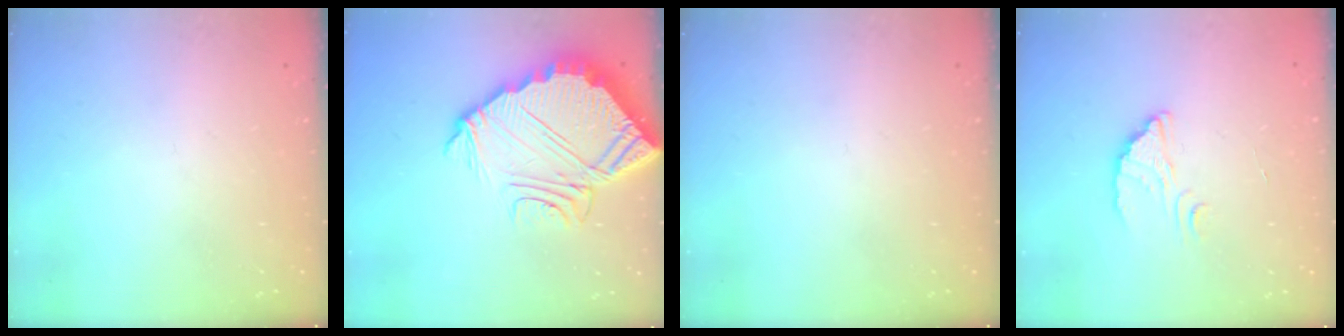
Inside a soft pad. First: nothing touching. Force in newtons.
{"total": 11.4, "press": 11.4, "slide": 0.9}
{"total": 0.0}
{"total": 2.5, "press": 2.5, "slide": 0.1}